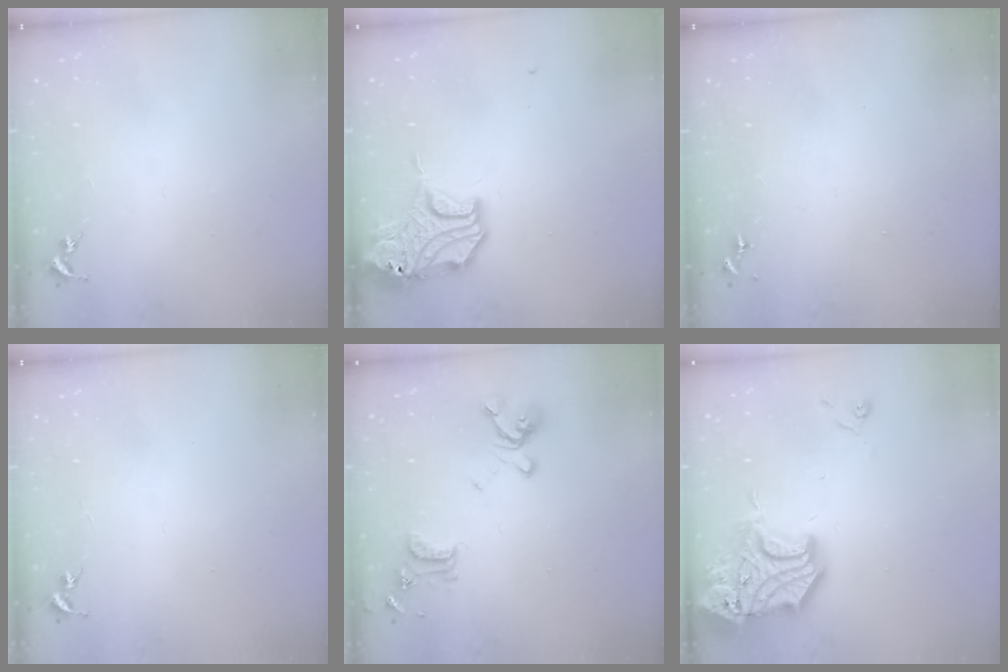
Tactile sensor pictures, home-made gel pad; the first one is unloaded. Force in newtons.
{"total": 14.5, "press": 14.4, "slide": 2.2}
{"total": 0.0}
{"total": 0.0}
{"total": 15.5, "press": 15.4, "slide": 1.5}
{"total": 21.9, "press": 21.7, "slide": 2.9}